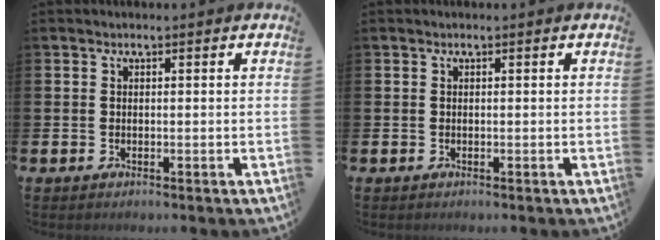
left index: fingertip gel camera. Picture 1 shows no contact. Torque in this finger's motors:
{"motor_torque": [0.04, 0.04, 0.00, 0.01]}